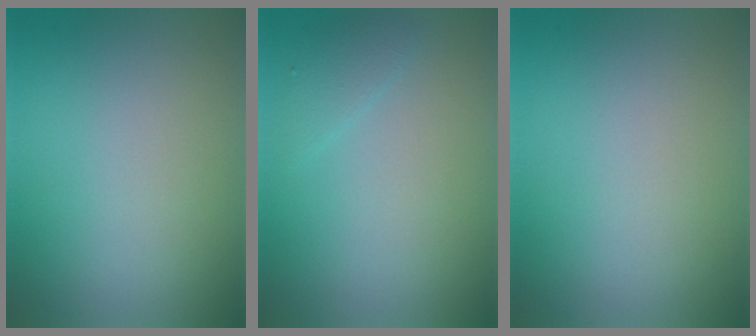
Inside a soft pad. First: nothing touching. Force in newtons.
{"total": 1.2, "press": 1.2, "slide": 0.1}
{"total": 0.0}